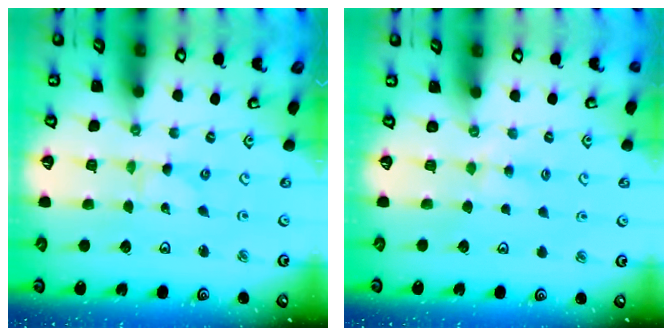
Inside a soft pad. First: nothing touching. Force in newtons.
{"total": 3.3, "press": 3.2, "slide": 0.5}